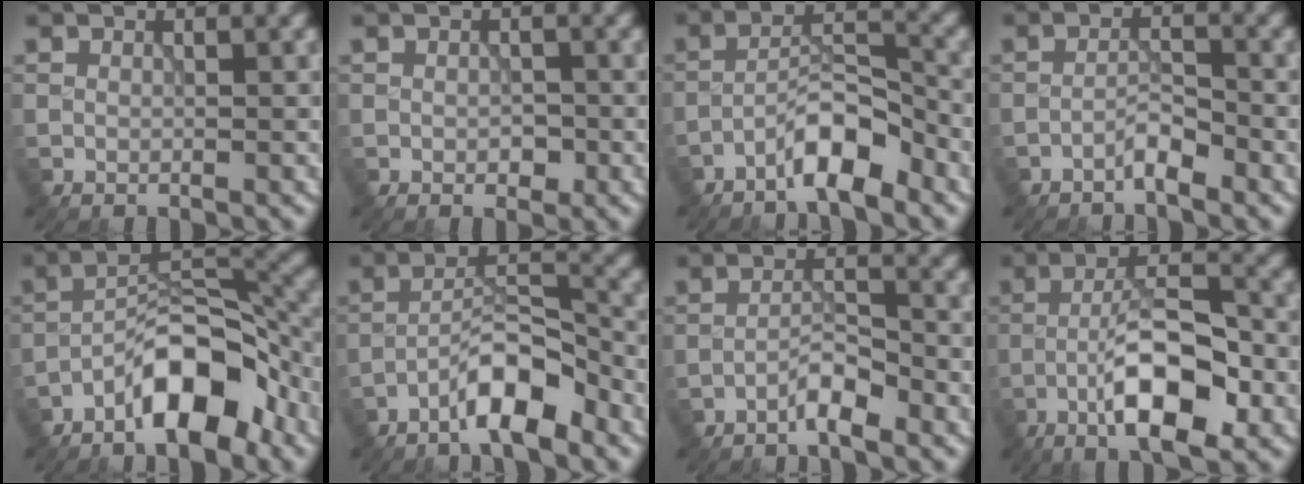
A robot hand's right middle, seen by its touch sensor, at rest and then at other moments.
{"total": 1.2, "force": [-0.3, 0.7, 0.9], "torque": [-0.012, -0.002, -0.005]}
{"total": 4.5, "force": [-3.2, 0.9, 3.1], "torque": [-0.053, 0.017, -0.063]}
{"total": 1.8, "force": [-1.5, 0.1, 1.0], "torque": [-0.016, 0.008, -0.031]}
{"total": 8.2, "force": [-5.1, 2.8, 5.8], "torque": [-0.079, 0.021, -0.093]}
{"total": 5.2, "force": [-3.5, 1.1, 3.6], "torque": [-0.060, 0.017, -0.069]}
{"total": 2.4, "force": [-1.9, 0.2, 1.4], "torque": [-0.023, 0.010, -0.040]}
{"total": 8.4, "force": [-3.6, 2.4, 7.2], "torque": [-0.118, 0.017, -0.067]}